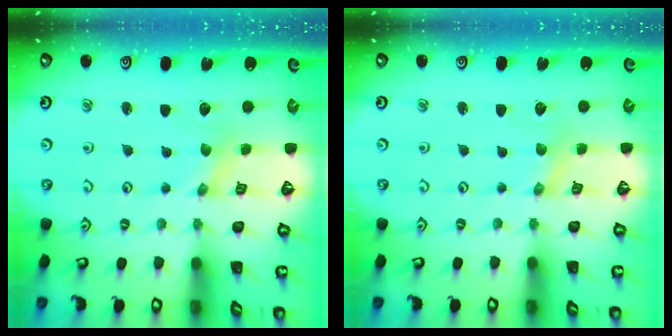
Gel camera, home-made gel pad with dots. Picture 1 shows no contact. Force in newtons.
{"total": 0.6, "press": 0.5, "slide": 0.1}